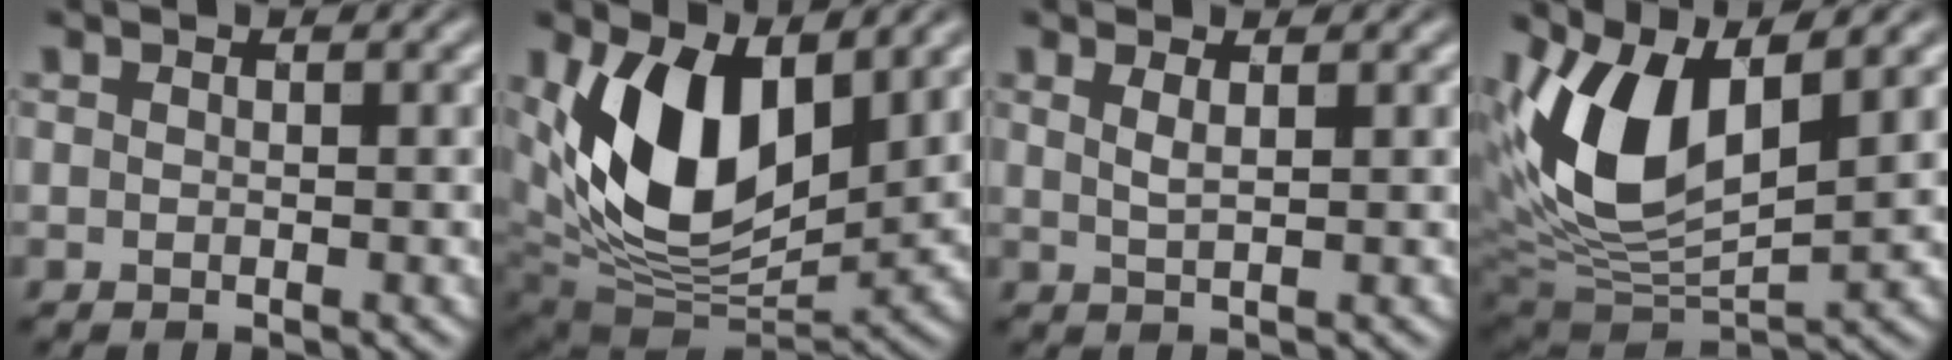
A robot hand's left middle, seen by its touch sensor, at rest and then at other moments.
{"total": 11.4, "force": [3.3, 6.3, 8.9], "torque": [-0.168, -0.020, 0.059]}
{"total": 1.4, "force": [0.6, 0.4, 1.3], "torque": [-0.025, -0.002, 0.011]}
{"total": 9.8, "force": [3.3, 4.9, 7.8], "torque": [-0.168, -0.005, 0.064]}